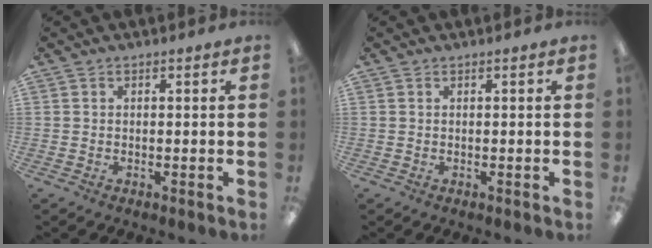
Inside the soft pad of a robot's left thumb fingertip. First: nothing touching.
{"total": 0.0}